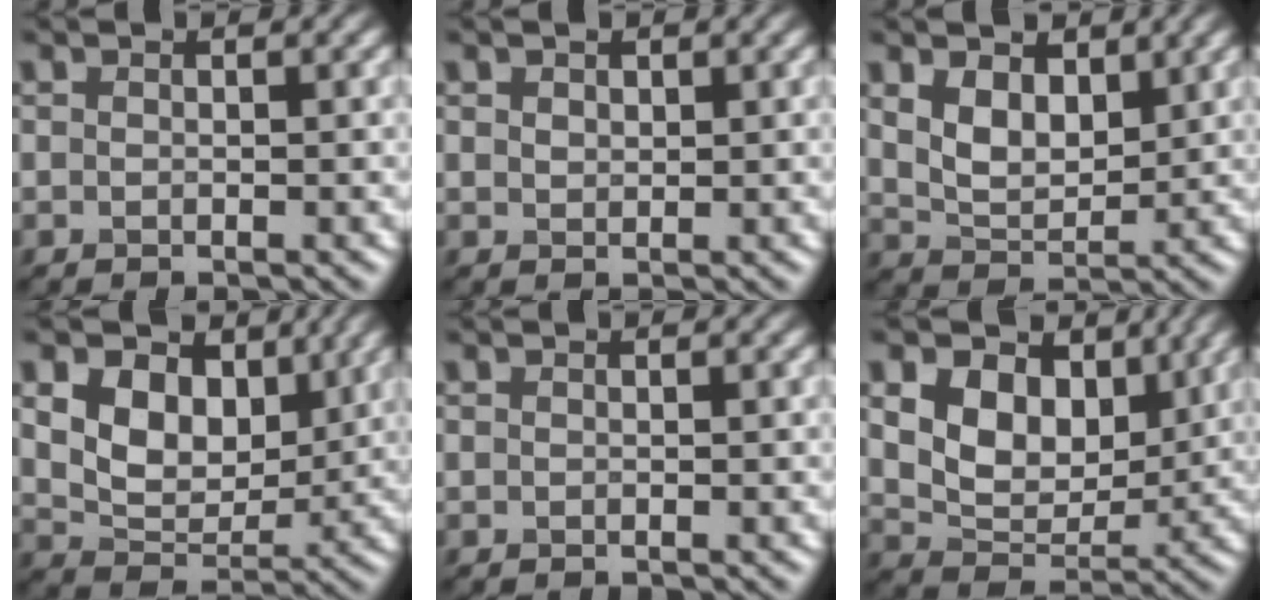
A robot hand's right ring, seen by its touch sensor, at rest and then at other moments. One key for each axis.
{"total": 1.1, "fx": 0.7, "fy": 0.7, "fz": 0.4, "tx": -0.009, "ty": 0.004, "tz": 0.011}
{"total": 4.2, "fx": 2.0, "fy": 2.4, "fz": 2.8, "tx": -0.065, "ty": -0.004, "tz": 0.036}
{"total": 7.5, "fx": 2.7, "fy": 5.2, "fz": 4.8, "tx": -0.100, "ty": -0.008, "tz": 0.042}
{"total": 0.0}
{"total": 8.3, "fx": 2.9, "fy": 5.6, "fz": 5.4, "tx": -0.107, "ty": -0.009, "tz": 0.046}